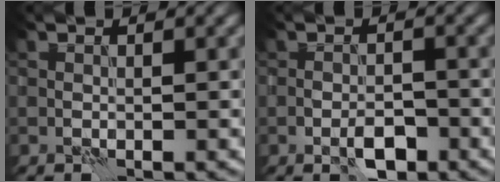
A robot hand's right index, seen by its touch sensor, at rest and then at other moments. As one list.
[{"total": 2.7, "force": [-1.5, 1.2, 1.9], "torque": [-0.028, 0.002, -0.023]}]